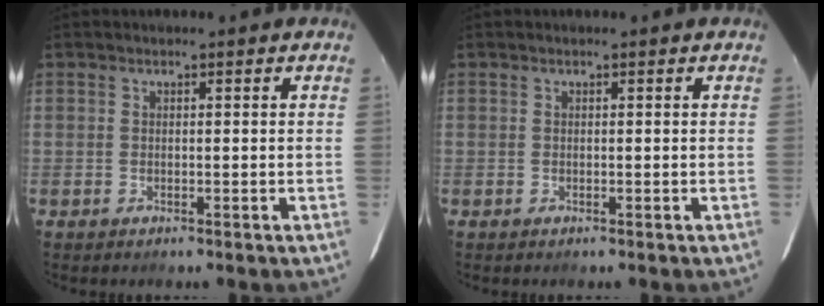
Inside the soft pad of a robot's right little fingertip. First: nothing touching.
{"total": 0.0}